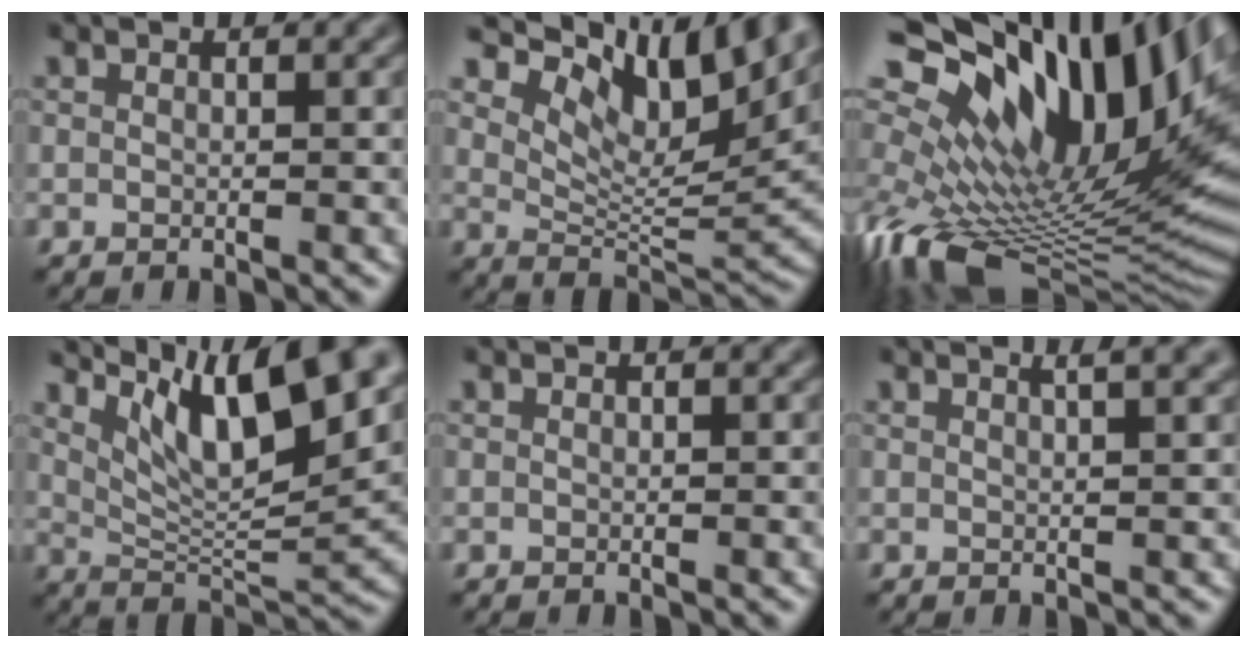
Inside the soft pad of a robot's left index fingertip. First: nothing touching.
{"total": 12.8, "force": [8.9, 4.0, 8.2], "torque": [-0.138, 0.013, 0.154]}
{"total": 18.4, "force": [4.6, 9.3, 15.2], "torque": [-0.261, 0.007, 0.092]}
{"total": 10.8, "force": [6.6, 3.3, 7.9], "torque": [-0.126, -0.001, 0.114]}
{"total": 0.0}
{"total": 3.3, "force": [2.1, 1.2, 2.2], "torque": [-0.010, 0.011, 0.002]}